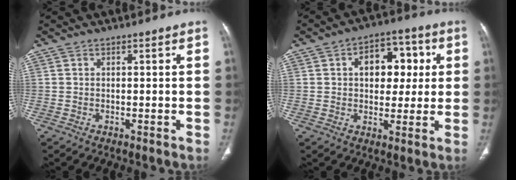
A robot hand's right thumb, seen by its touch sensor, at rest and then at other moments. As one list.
[{"total": 11.5, "force": [2.3, 7.9, 8.0], "torque": [-0.069, 0.015, 0.031]}]